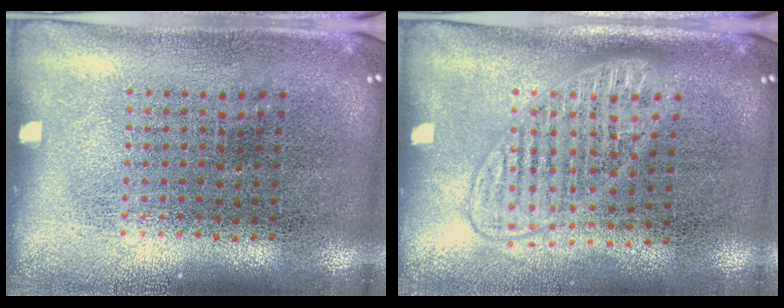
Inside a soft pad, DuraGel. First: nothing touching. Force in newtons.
{"total": 1.5, "press": 1.3, "slide": 0.7}